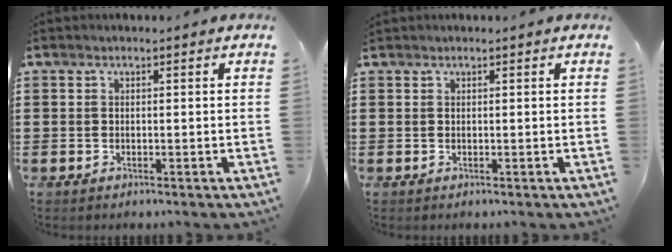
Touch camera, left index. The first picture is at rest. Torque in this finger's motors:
{"motor_torque": [-0.03, -0.14, -0.05, 0.01]}